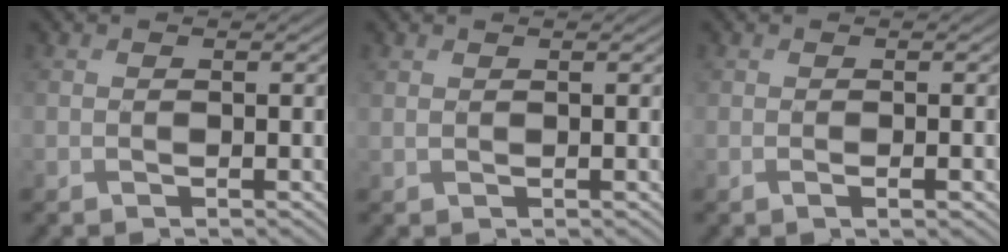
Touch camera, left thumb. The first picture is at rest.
{"total": 0.7, "force": [0.6, 0.3, 0.3], "torque": [-0.013, -0.001, 0.014]}
{"total": 1.3, "force": [-0.5, 0.3, 1.2], "torque": [-0.022, -0.003, -0.008]}